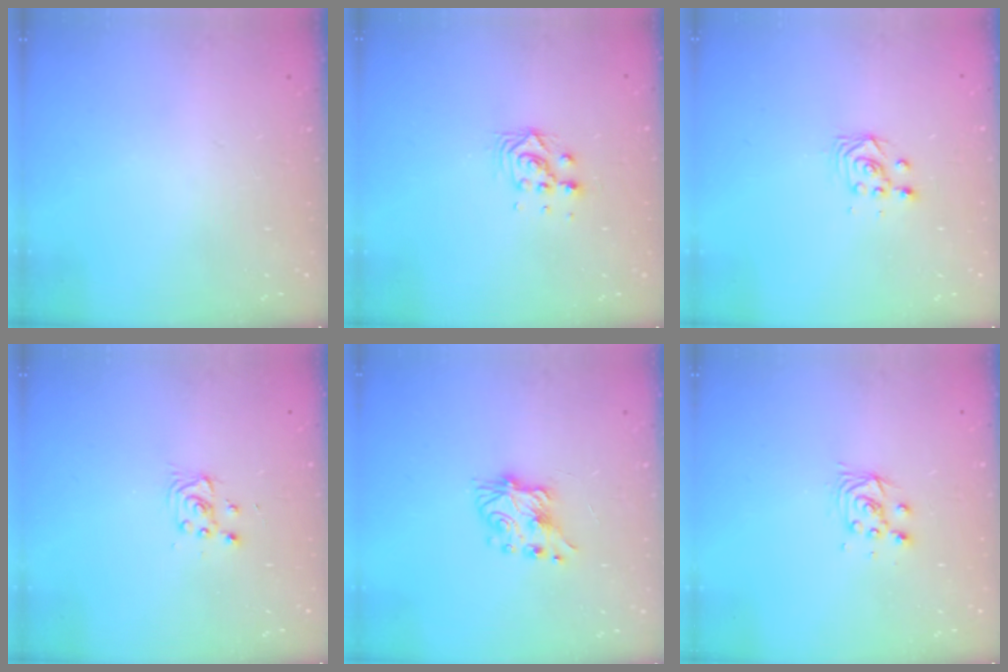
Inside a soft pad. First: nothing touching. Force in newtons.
{"total": 6.1, "press": 6.1, "slide": 0.2}
{"total": 2.9, "press": 2.9, "slide": 0.1}
{"total": 2.8, "press": 2.8, "slide": 0.4}
{"total": 7.1, "press": 7.1, "slide": 0.5}
{"total": 5.5, "press": 5.5, "slide": 0.5}